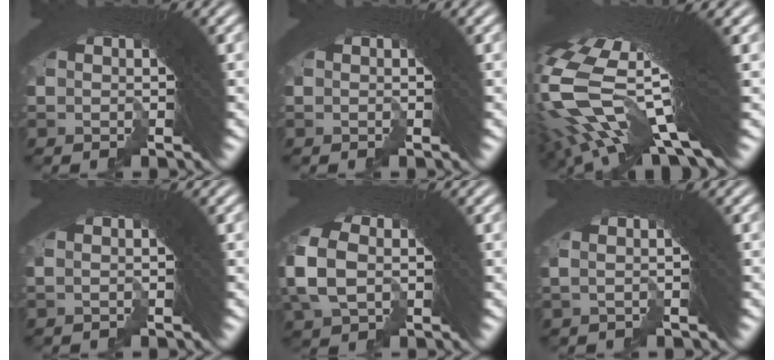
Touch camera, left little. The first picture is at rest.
{"total": 0.0}
{"total": 16.7, "force": [3.4, 7.2, 14.6], "torque": [-0.271, 0.001, 0.058]}
{"total": 0.8, "force": [0.3, -0.2, 0.7], "torque": [0.002, 0.012, 0.002]}
{"total": 2.3, "force": [-0.4, 1.5, 1.7], "torque": [-0.044, 0.001, 0.002]}
{"total": 1.9, "force": [0.5, 0.3, 1.8], "torque": [-0.012, 0.018, 0.000]}